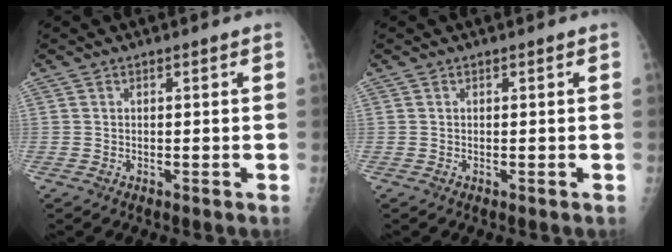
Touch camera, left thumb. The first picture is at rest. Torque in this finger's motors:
{"motor_torque": [0.00, 0.00, -0.10, -0.03, 0.00]}